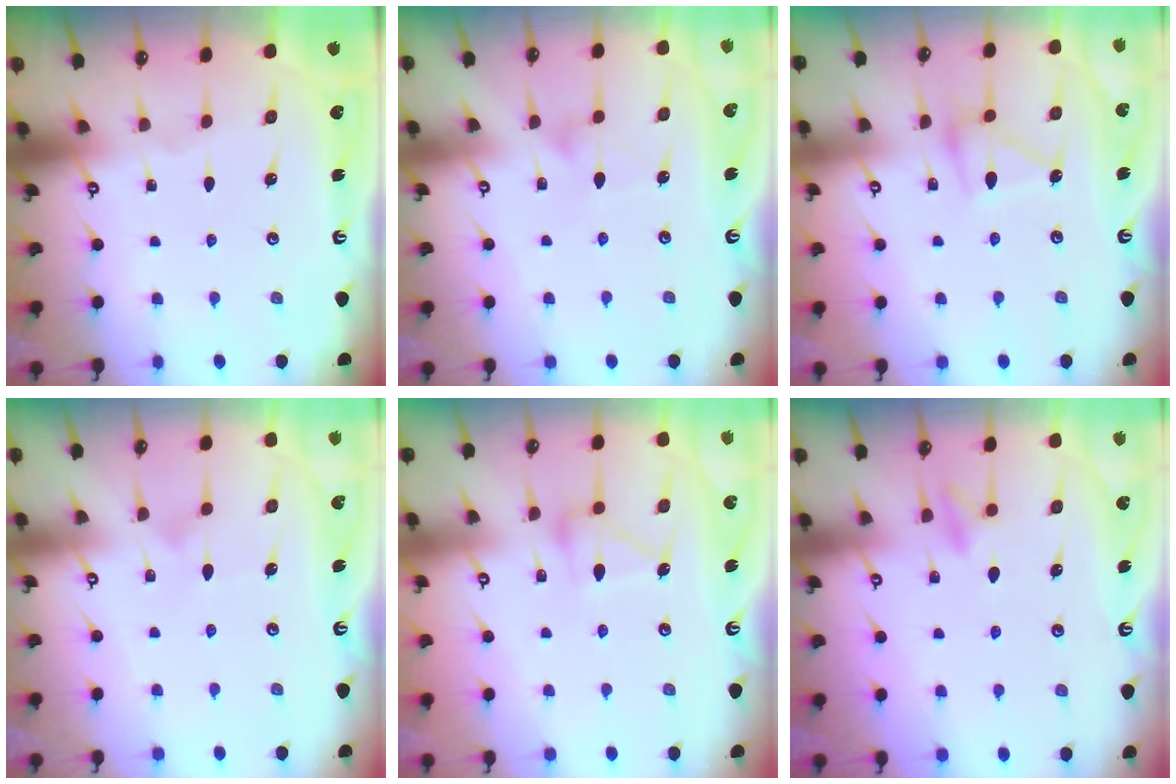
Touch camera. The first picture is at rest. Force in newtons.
{"total": 7.7, "press": 7.7, "slide": 0.5}
{"total": 12.2, "press": 12.2, "slide": 0.4}
{"total": 8.1, "press": 8.1, "slide": 0.3}
{"total": 12.4, "press": 12.4, "slide": 0.6}
{"total": 10.5, "press": 10.3, "slide": 1.7}